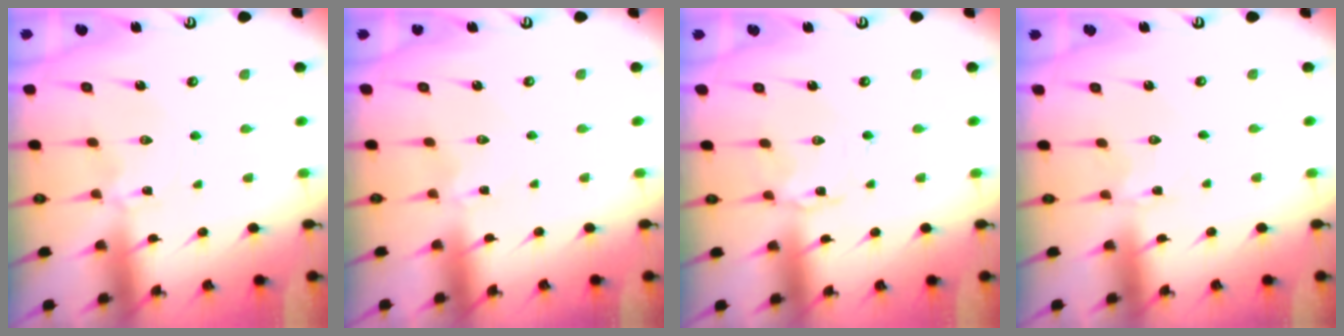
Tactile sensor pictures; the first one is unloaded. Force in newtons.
{"total": 1.0, "press": 1.0, "slide": 0.2}
{"total": 1.9, "press": 1.9, "slide": 0.3}
{"total": 0.8, "press": 0.8, "slide": 0.1}